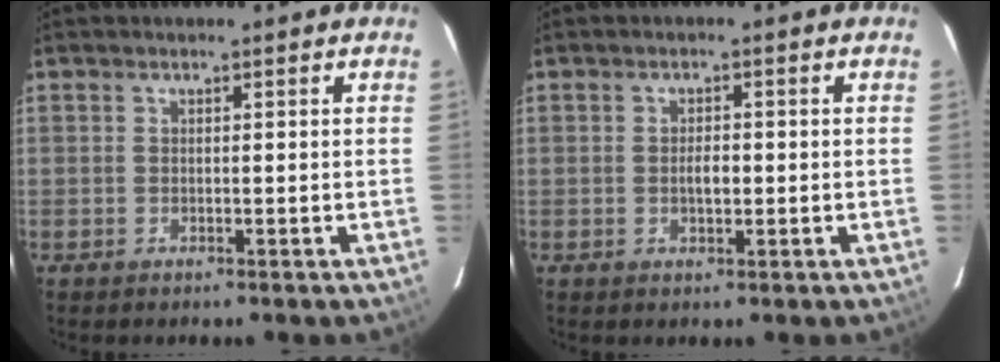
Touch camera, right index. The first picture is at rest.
{"total": 2.3, "force": [-0.3, 1.1, 2.0], "torque": [-0.036, 0.002, -0.005]}